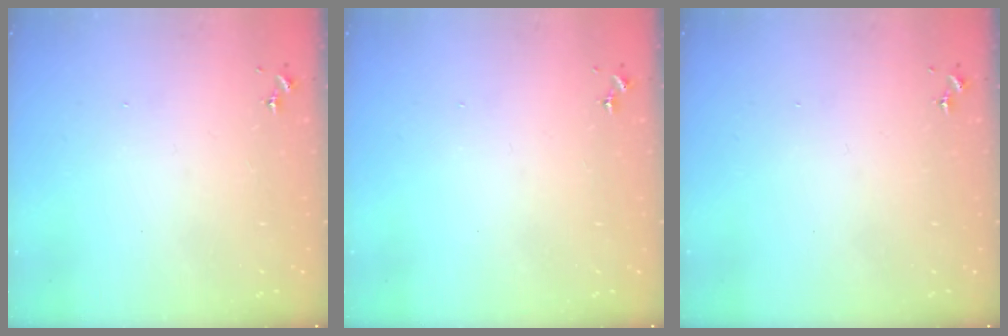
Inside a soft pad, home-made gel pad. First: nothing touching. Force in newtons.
{"total": 0.0}
{"total": 0.0}